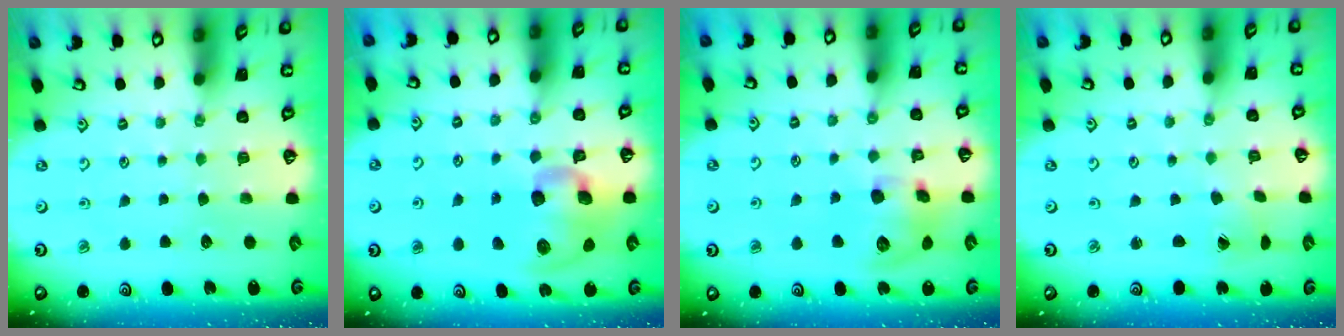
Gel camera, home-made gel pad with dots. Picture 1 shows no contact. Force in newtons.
{"total": 14.3, "press": 14.1, "slide": 2.1}
{"total": 11.6, "press": 11.5, "slide": 1.8}
{"total": 1.7, "press": 1.7, "slide": 0.1}